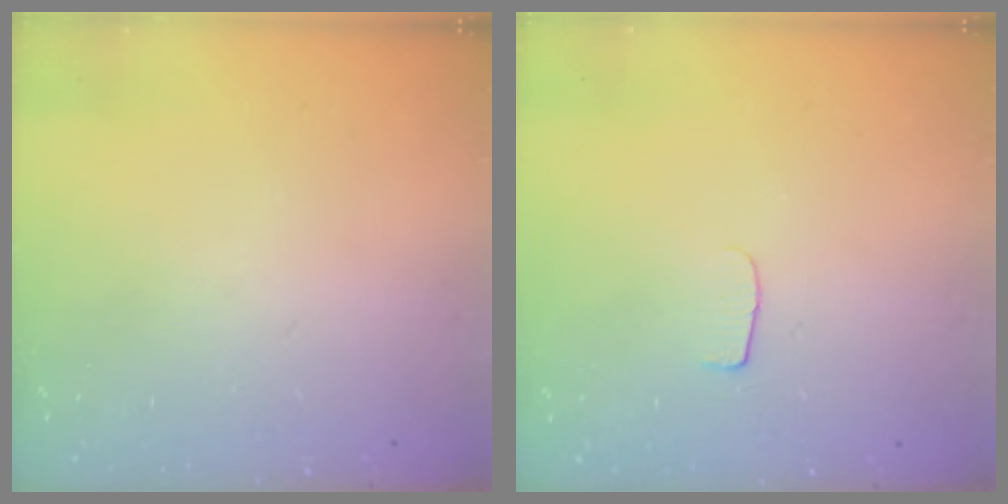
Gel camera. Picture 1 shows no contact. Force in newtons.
{"total": 5.3, "press": 5.3, "slide": 0.5}